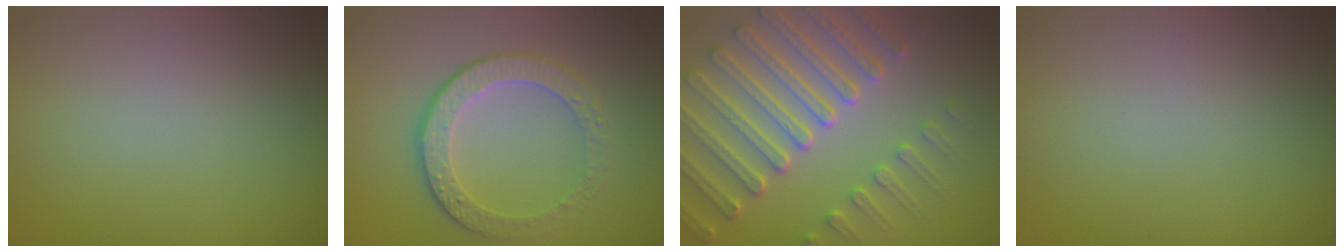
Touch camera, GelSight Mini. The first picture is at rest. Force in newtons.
{"total": 4.3, "press": 3.3, "slide": 2.8}
{"total": 7.4, "press": 5.7, "slide": 4.7}
{"total": 0.0}